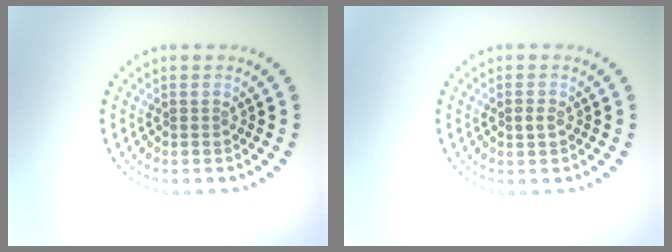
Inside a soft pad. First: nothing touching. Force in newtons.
{"total": 1.0, "press": 1.0, "slide": 0.2}